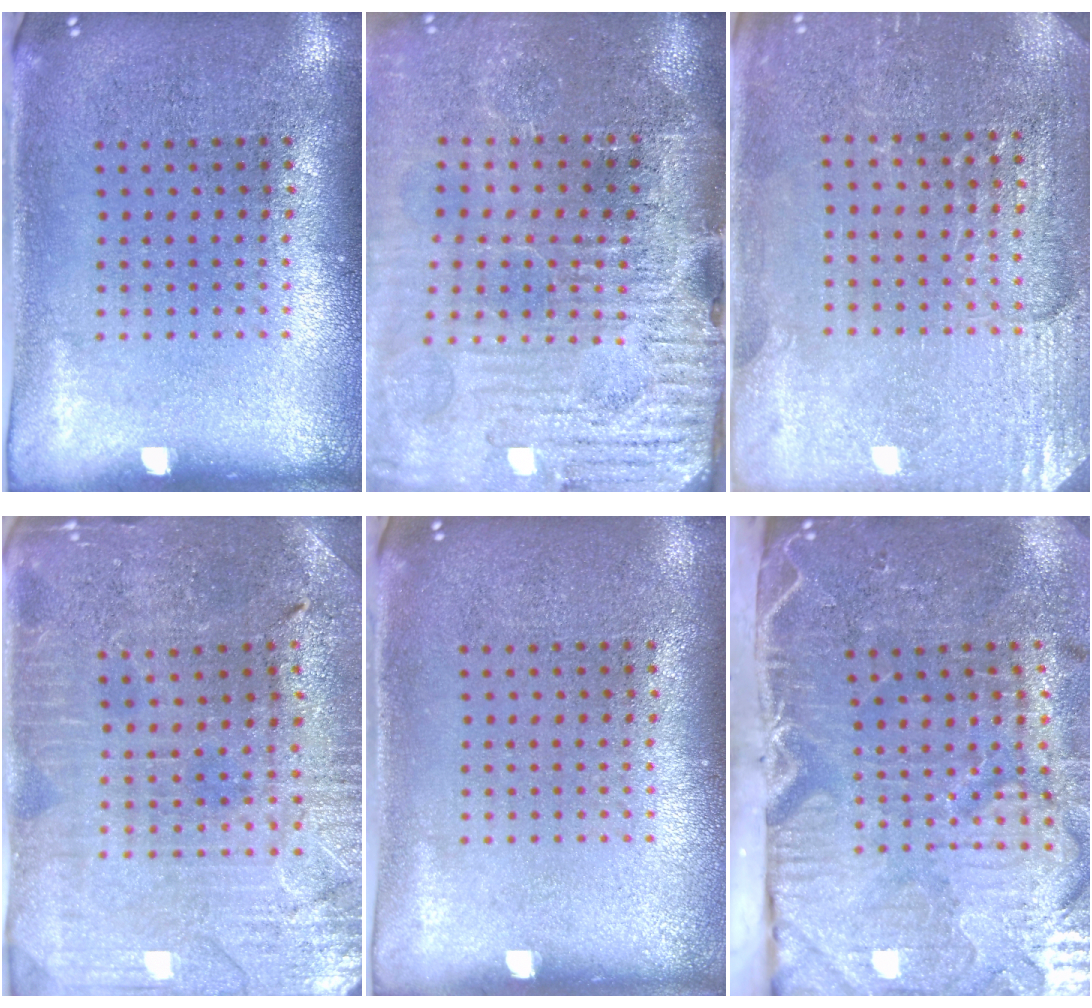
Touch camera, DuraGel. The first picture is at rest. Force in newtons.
{"total": 4.7, "press": 4.0, "slide": 2.5}
{"total": 2.9, "press": 2.9, "slide": 0.2}
{"total": 1.2, "press": 1.2, "slide": 0.2}
{"total": 0.0}
{"total": 5.3, "press": 4.3, "slide": 3.1}